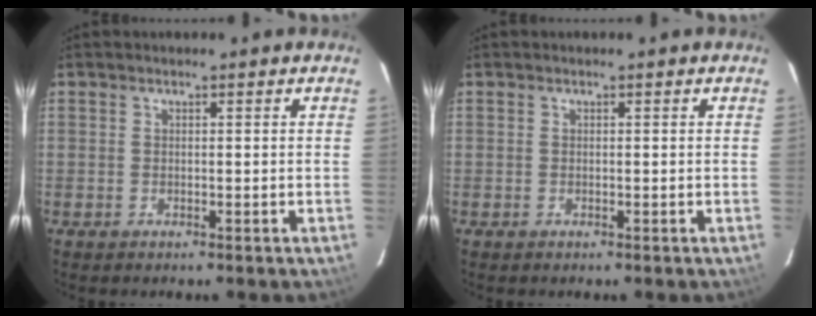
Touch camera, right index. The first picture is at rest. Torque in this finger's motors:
{"motor_torque": [-0.01, 0.01, 0.00, 0.00]}